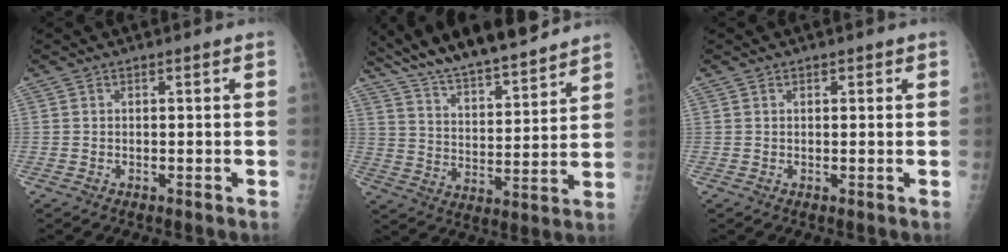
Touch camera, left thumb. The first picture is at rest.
{"total": 20.0, "force": [17.4, 3.9, 9.1], "torque": [-0.127, -0.064, 0.282]}
{"total": 1.0, "force": [0.6, 0.7, 0.4], "torque": [0.004, -0.001, 0.005]}